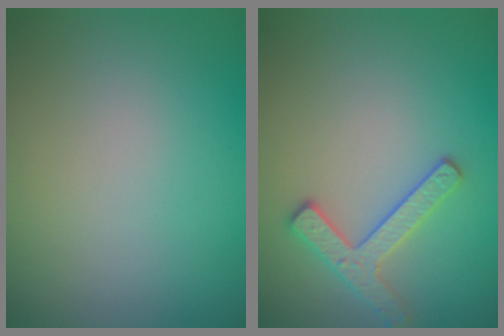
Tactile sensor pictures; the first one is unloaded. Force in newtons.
{"total": 2.5, "press": 2.5, "slide": 0.4}